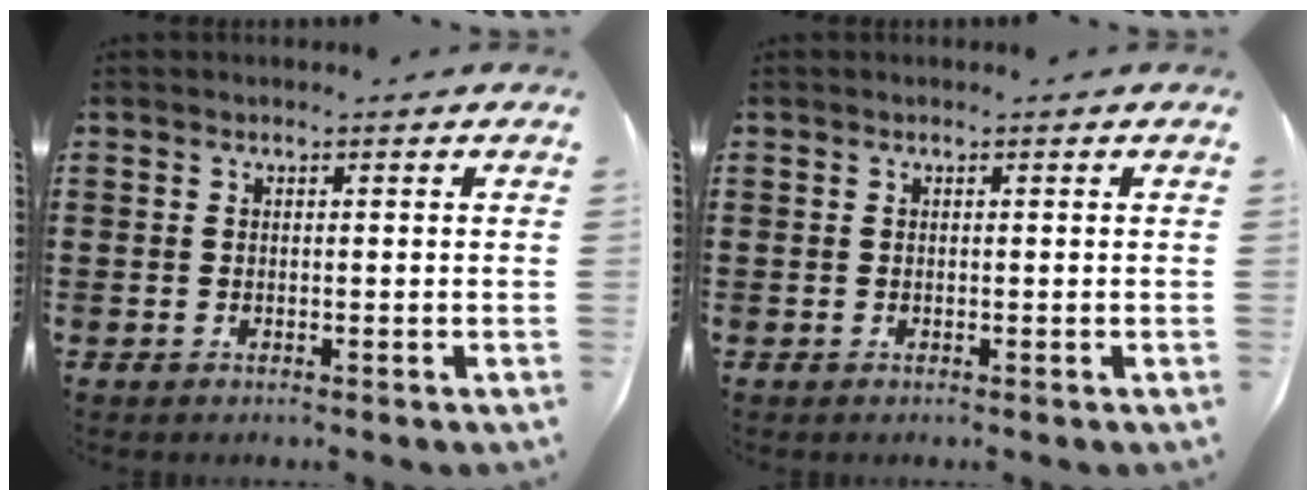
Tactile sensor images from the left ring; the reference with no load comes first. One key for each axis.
{"total": 0.0}